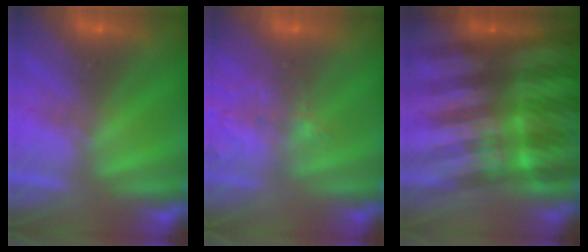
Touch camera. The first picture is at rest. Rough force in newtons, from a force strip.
{"total": 1.6}
{"total": 6.0}